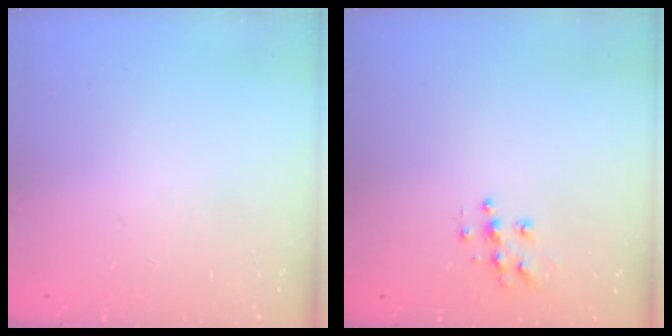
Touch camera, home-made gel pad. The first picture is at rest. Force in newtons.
{"total": 8.0, "press": 8.0, "slide": 0.4}